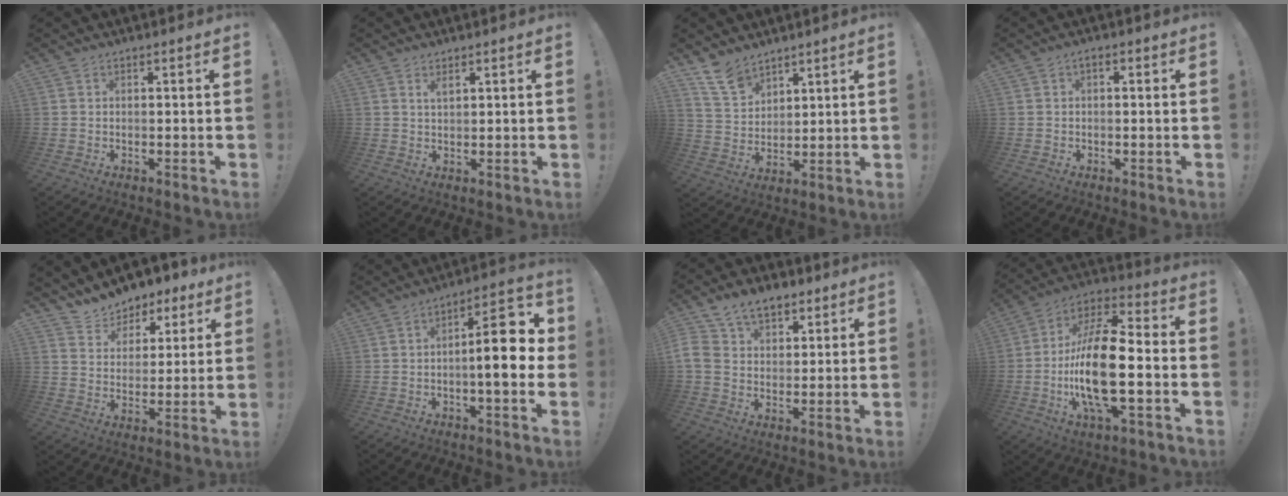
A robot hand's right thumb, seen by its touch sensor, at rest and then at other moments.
{"total": 1.8, "force": [1.3, 0.5, 1.2], "torque": [-0.010, -0.007, 0.020]}
{"total": 10.4, "force": [8.2, 5.6, 3.2], "torque": [-0.074, -0.048, 0.162]}
{"total": 1.0, "force": [-0.5, 0.3, 0.8], "torque": [-0.017, 0.005, -0.011]}
{"total": 8.7, "force": [7.7, 4.0, 0.3], "torque": [-0.008, -0.075, 0.145]}
{"total": 13.8, "force": [-0.3, 4.2, 13.1], "torque": [-0.174, 0.000, -0.010]}
{"total": 11.2, "force": [5.5, 7.8, 5.8], "torque": [-0.114, -0.013, 0.110]}
{"total": 20.9, "force": [-3.6, 8.1, 18.9], "torque": [-0.370, 0.008, -0.066]}